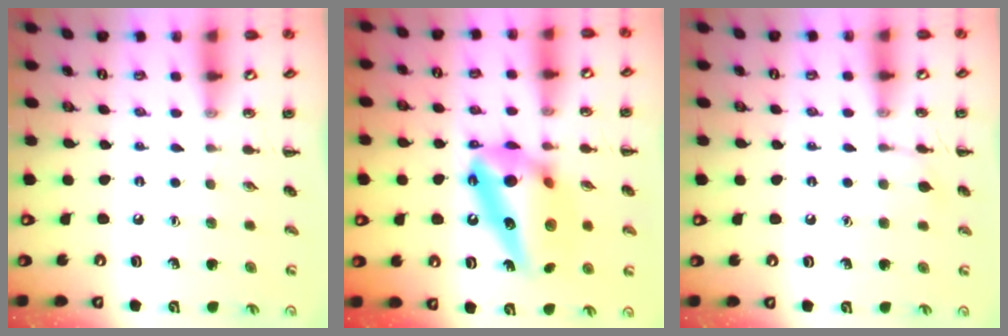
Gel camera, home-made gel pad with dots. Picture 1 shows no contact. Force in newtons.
{"total": 17.9, "press": 17.9, "slide": 0.5}
{"total": 5.6, "press": 5.5, "slide": 1.0}